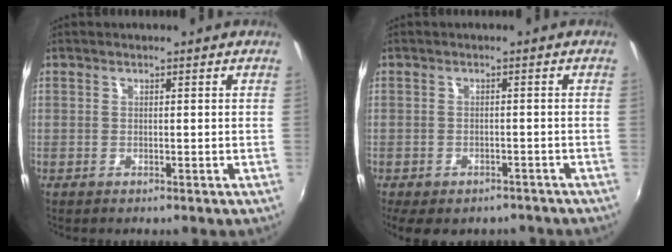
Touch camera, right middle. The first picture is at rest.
{"total": 8.8, "force": [-6.6, 4.1, 4.1], "torque": [-0.093, -0.030, -0.089]}